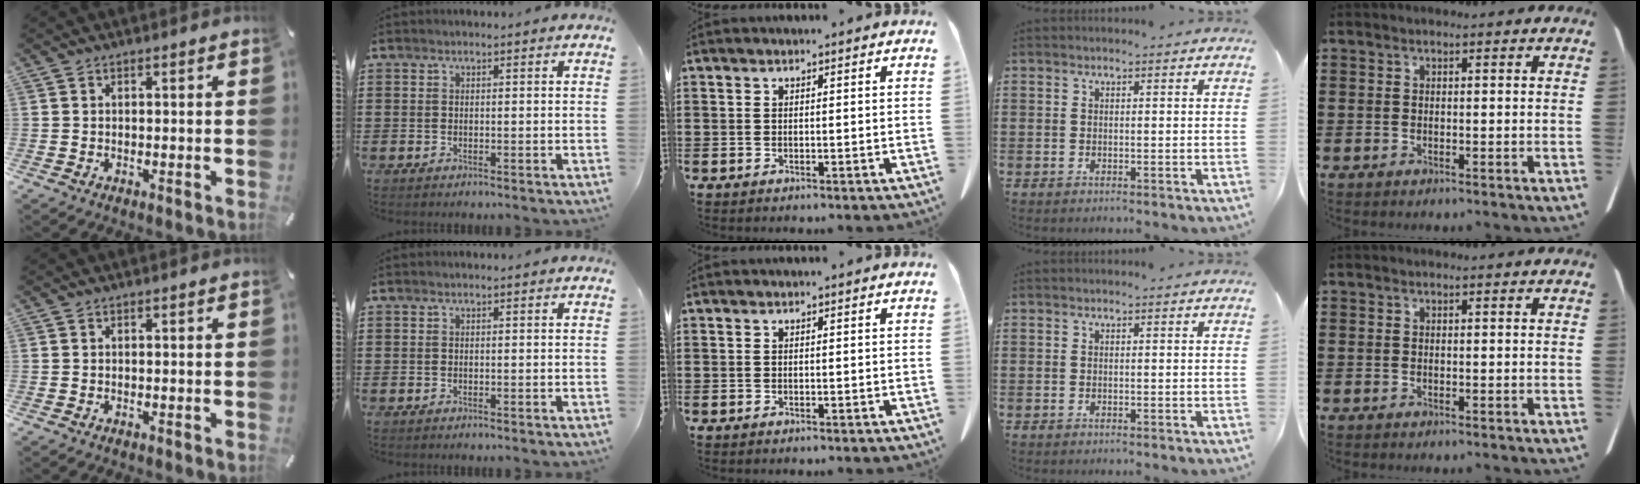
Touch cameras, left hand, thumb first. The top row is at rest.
{}